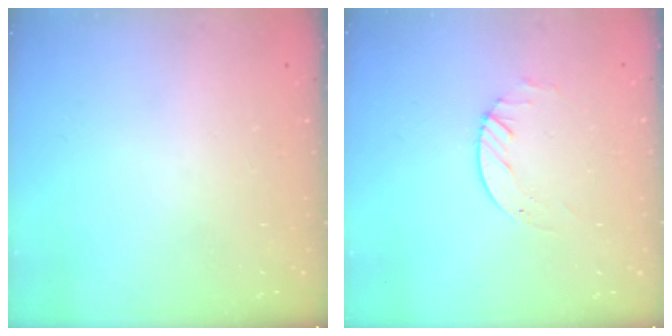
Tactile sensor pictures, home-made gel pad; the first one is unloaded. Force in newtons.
{"total": 2.0, "press": 2.0, "slide": 0.2}